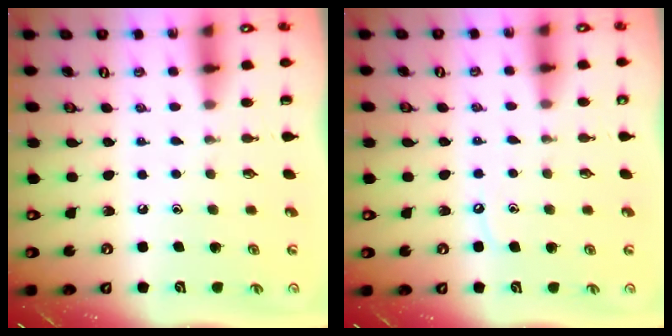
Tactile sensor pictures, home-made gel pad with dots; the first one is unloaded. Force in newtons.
{"total": 3.6, "press": 3.6, "slide": 0.4}